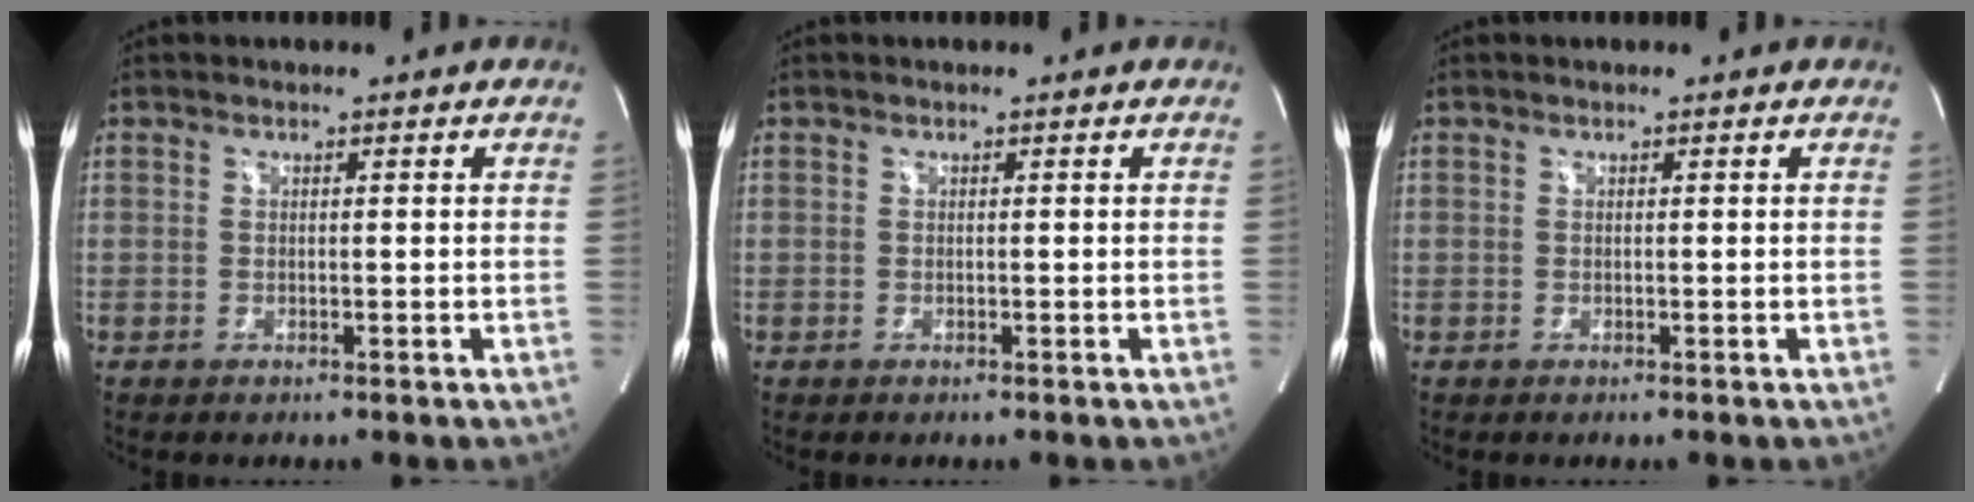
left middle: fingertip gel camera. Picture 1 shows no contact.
{"total": 0.0}
{"total": 0.0}